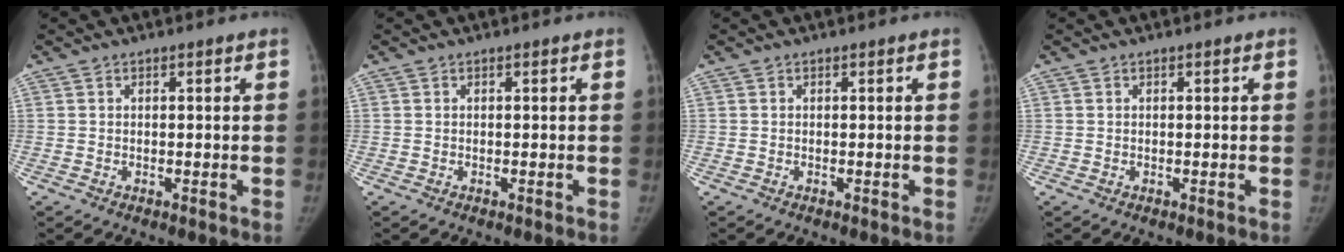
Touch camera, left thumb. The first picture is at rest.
{"total": 0.0}
{"total": 0.0}
{"total": 0.0}